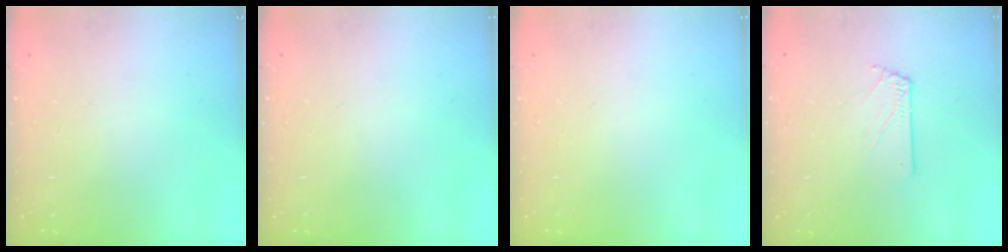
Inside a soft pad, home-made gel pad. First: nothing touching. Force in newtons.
{"total": 0.0}
{"total": 0.0}
{"total": 1.6, "press": 1.6, "slide": 0.2}